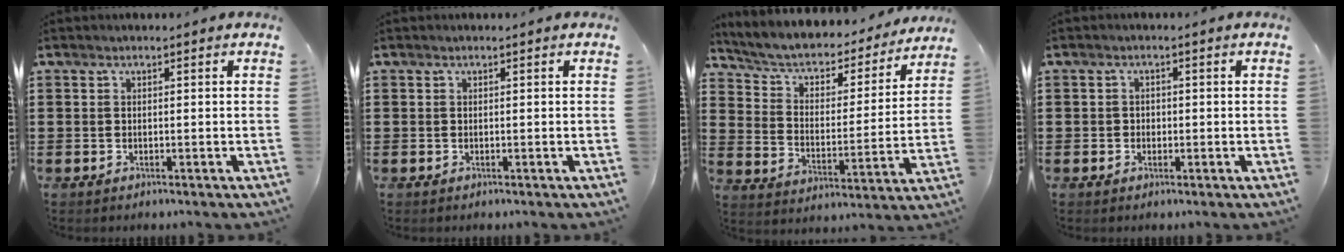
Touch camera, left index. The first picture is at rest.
{"total": 0.0}
{"total": 4.1, "force": [2.7, 2.4, 1.9], "torque": [-0.056, -0.022, 0.037]}
{"total": 1.0, "force": [-0.1, 0.9, 0.4], "torque": [-0.011, 0.006, -0.004]}